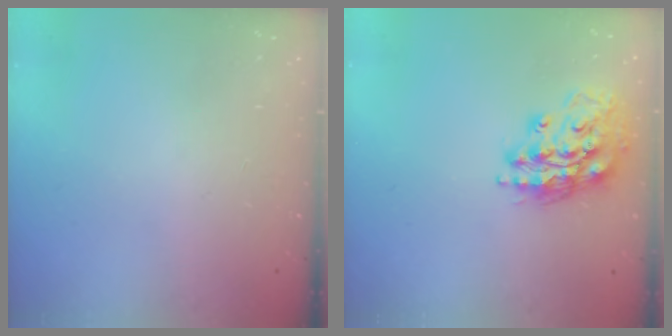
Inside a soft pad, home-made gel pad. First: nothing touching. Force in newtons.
{"total": 15.9, "press": 15.7, "slide": 2.2}